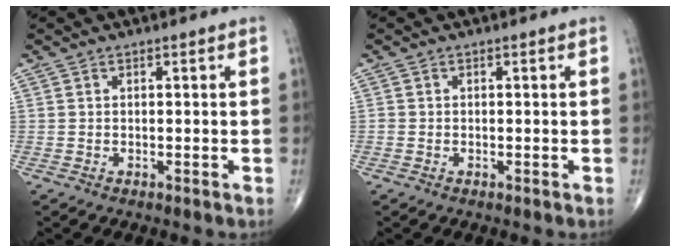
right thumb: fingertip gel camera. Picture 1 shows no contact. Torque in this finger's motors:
{"motor_torque": [0.64, 0.50, -0.15, 0.05, -0.03]}